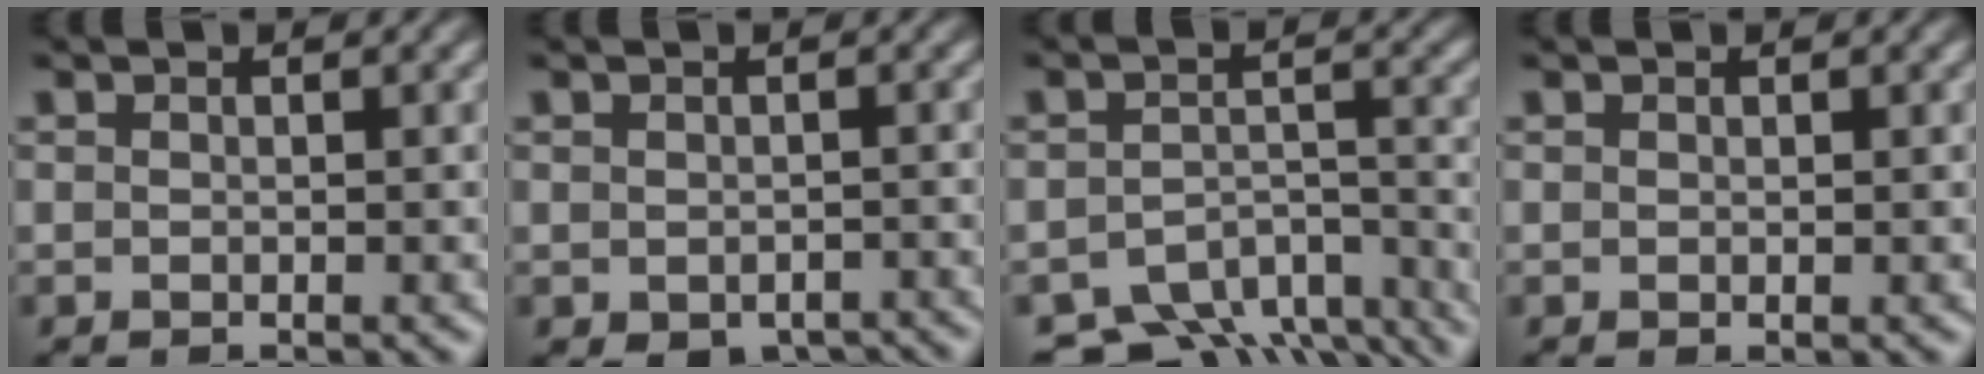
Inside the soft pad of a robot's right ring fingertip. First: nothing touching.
{"total": 3.4, "force": [-2.6, 1.8, 1.2], "torque": [-0.009, -0.019, -0.034]}
{"total": 9.6, "force": [-7.6, 4.6, 3.7], "torque": [-0.043, -0.020, -0.125]}
{"total": 0.0}